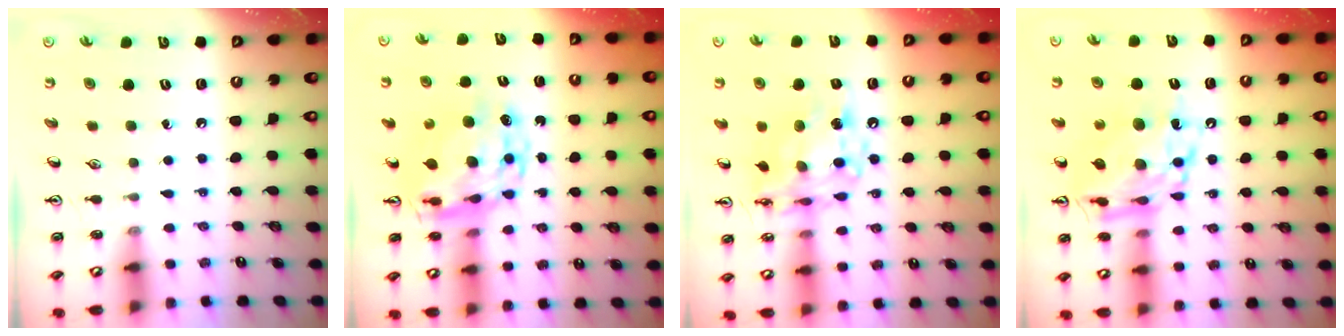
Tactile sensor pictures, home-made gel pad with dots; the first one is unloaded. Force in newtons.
{"total": 11.7, "press": 11.6, "slide": 1.3}
{"total": 13.6, "press": 13.5, "slide": 1.0}
{"total": 14.9, "press": 14.8, "slide": 1.2}